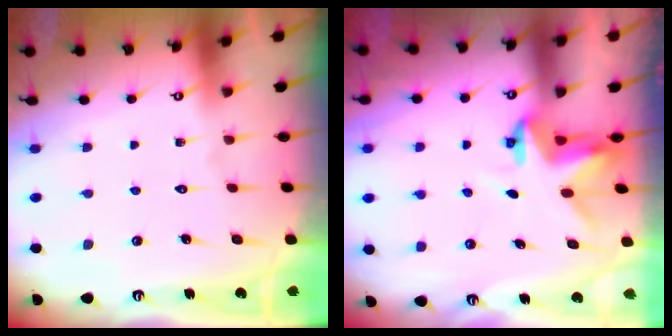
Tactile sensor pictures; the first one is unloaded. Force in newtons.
{"total": 3.4, "press": 3.4, "slide": 0.1}